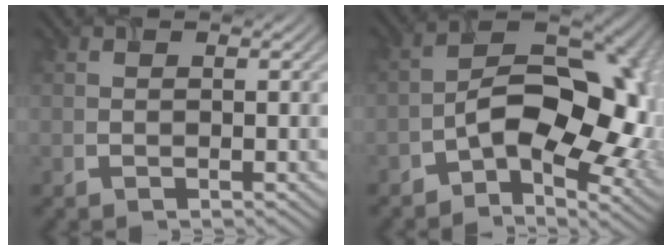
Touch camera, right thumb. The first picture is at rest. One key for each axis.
{"total": 14.7, "fx": -3.5, "fy": 8.8, "fz": 11.2, "tx": -0.145, "ty": -0.005, "tz": -0.053}